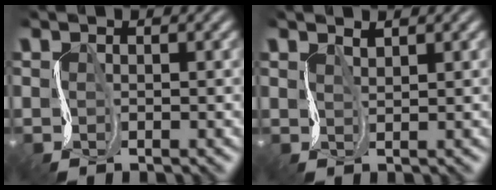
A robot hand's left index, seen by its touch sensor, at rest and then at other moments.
{"total": 1.4, "force": [0.9, 0.3, 1.1], "torque": [-0.016, 0.005, 0.003]}